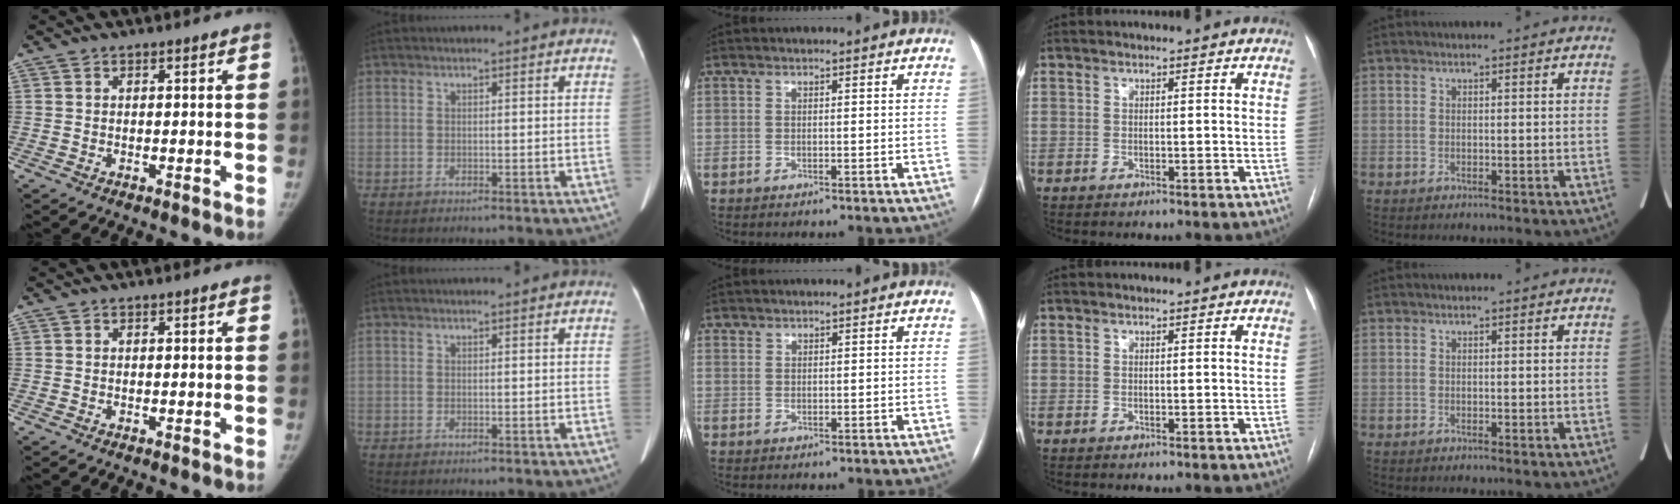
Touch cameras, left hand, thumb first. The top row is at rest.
{"middle": {"total": 0.7, "force": [0.5, 0.5, 0.0], "torque": [0.005, 0.000, 0.006]}}